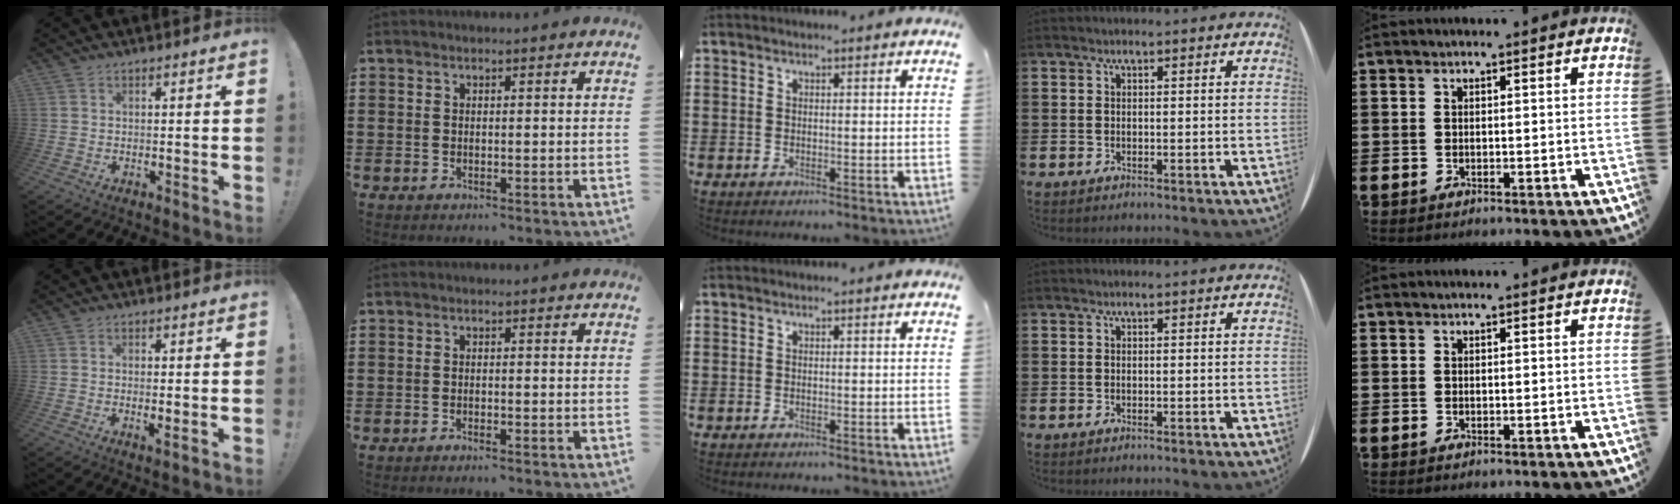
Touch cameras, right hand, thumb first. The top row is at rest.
{"thumb": {"total": 2.1, "force": [0.3, 0.2, 2.0], "torque": [-0.025, -0.007, 0.005]}, "index": {"total": 0.9, "force": [-0.8, -0.1, 0.3], "torque": [-0.007, -0.001, -0.017]}}